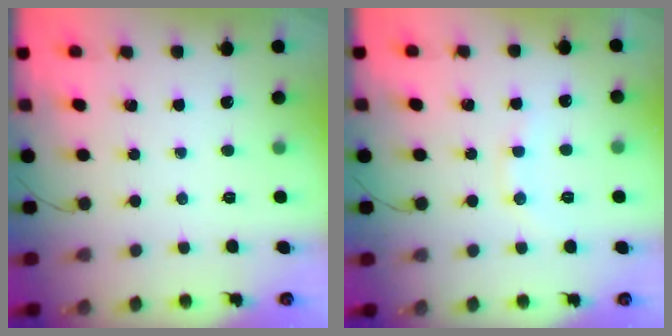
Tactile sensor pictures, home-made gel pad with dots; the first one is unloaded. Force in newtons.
{"total": 7.7, "press": 7.6, "slide": 1.3}